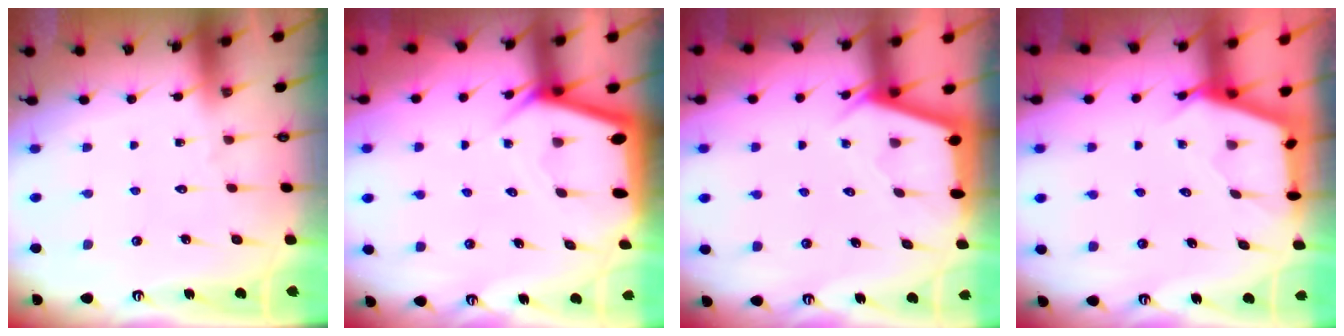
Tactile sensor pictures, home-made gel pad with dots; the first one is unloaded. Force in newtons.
{"total": 3.2, "press": 3.2, "slide": 0.1}
{"total": 2.8, "press": 2.8, "slide": 0.3}
{"total": 2.6, "press": 2.6, "slide": 0.3}